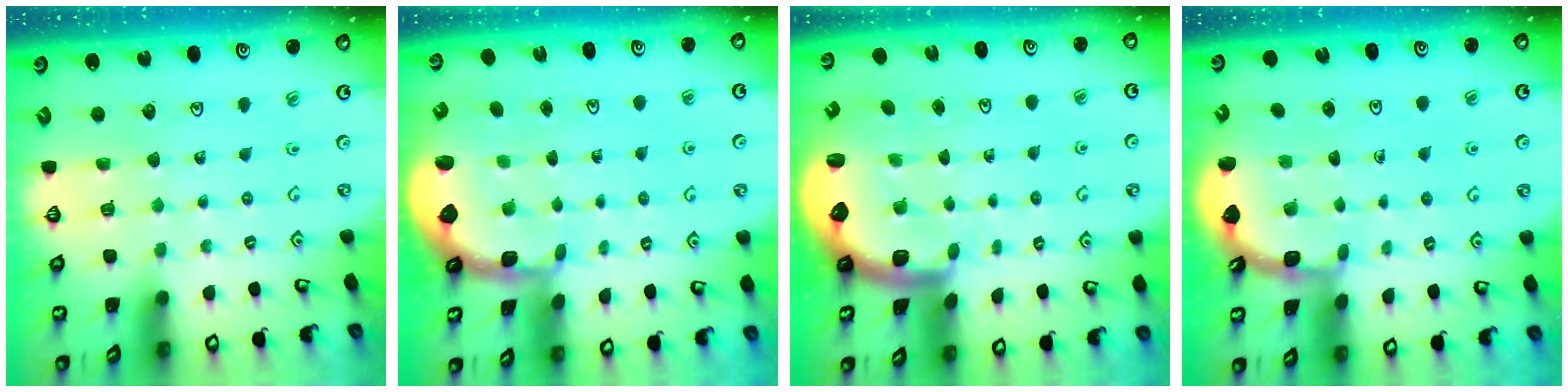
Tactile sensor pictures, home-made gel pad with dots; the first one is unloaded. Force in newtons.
{"total": 2.4, "press": 1.7, "slide": 1.7}
{"total": 2.8, "press": 2.4, "slide": 1.4}
{"total": 2.1, "press": 2.1, "slide": 0.2}